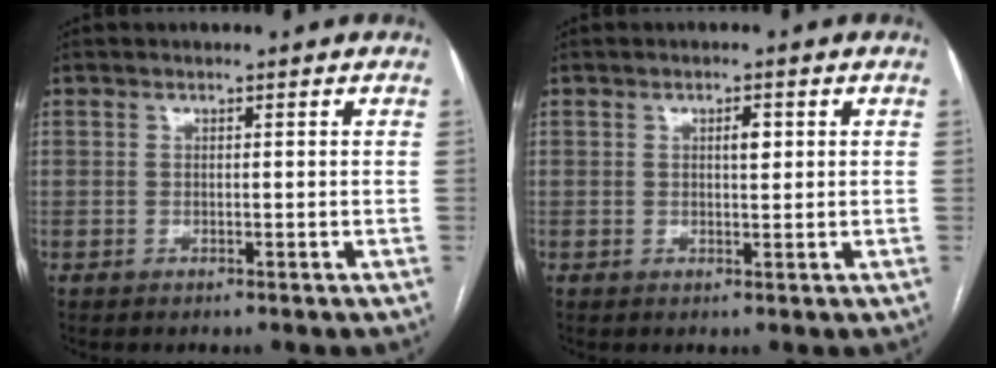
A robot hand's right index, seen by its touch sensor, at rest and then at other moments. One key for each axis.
{"total": 2.0, "fx": 0.6, "fy": 0.7, "fz": 1.8, "tx": -0.028, "ty": -0.001, "tz": 0.009}